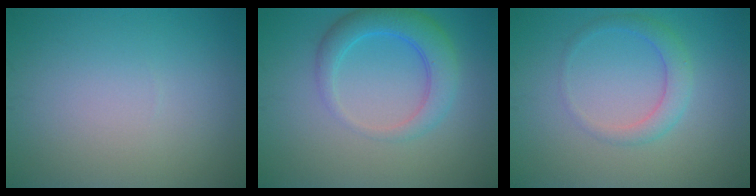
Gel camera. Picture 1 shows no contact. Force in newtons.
{"total": 4.3, "press": 4.3, "slide": 0.3}
{"total": 2.4, "press": 2.4, "slide": 0.1}